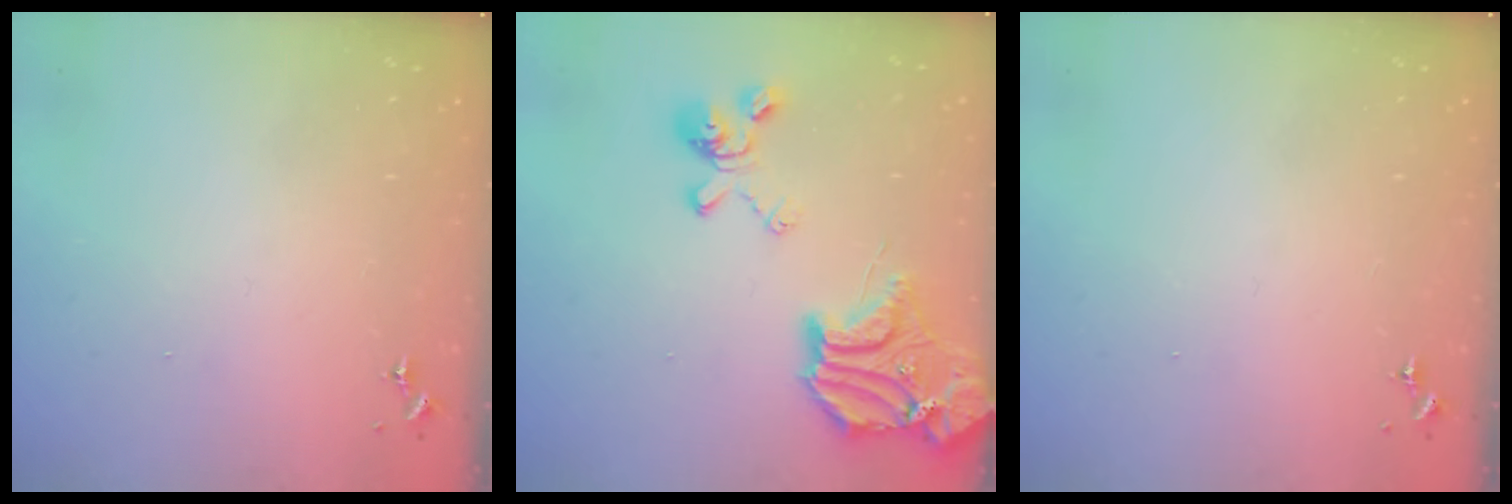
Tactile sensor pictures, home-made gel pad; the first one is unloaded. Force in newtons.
{"total": 23.4, "press": 23.3, "slide": 2.7}
{"total": 0.0}